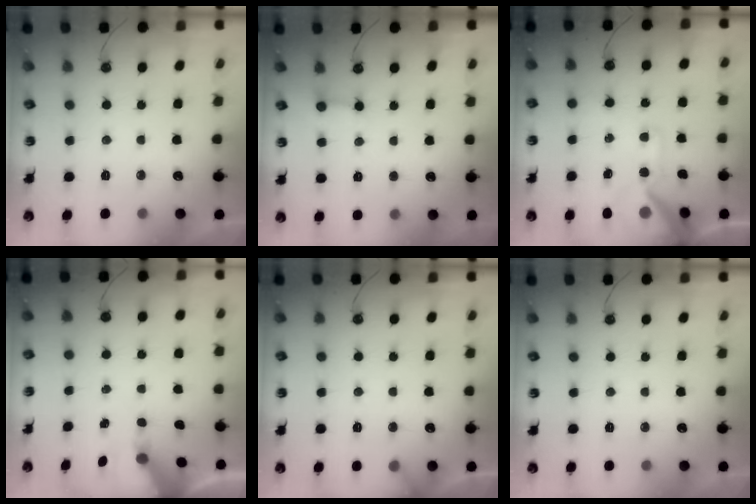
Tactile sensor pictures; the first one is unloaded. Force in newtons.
{"total": 2.2, "press": 2.2, "slide": 0.2}
{"total": 16.6, "press": 16.5, "slide": 2.2}
{"total": 6.8, "press": 6.7, "slide": 0.8}
{"total": 4.0, "press": 4.0, "slide": 0.3}
{"total": 0.0}